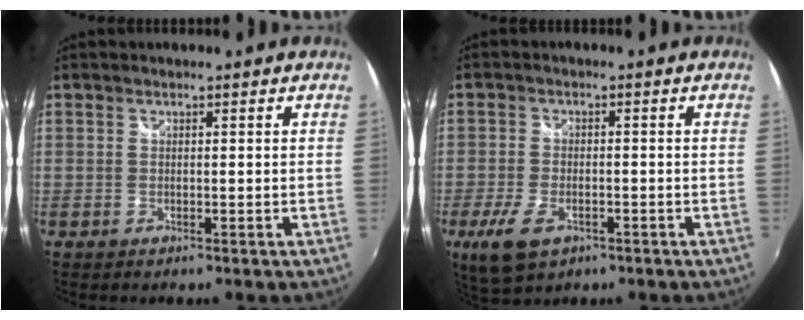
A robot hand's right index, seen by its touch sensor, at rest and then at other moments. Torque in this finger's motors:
{"motor_torque": [0.59, -0.54, 0.28, 0.07]}